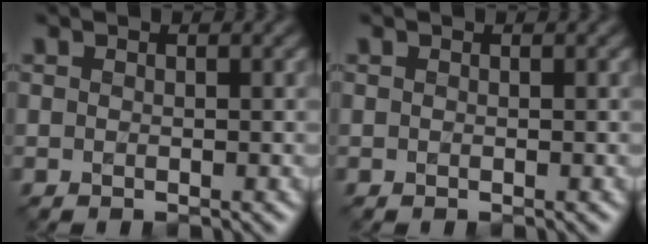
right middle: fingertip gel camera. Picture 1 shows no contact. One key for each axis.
{"total": 0.0}